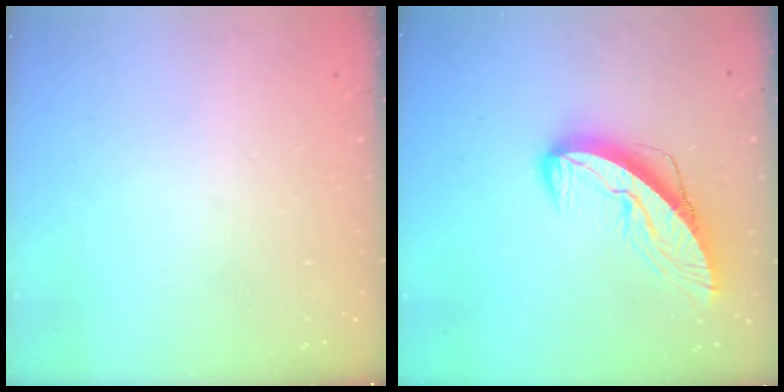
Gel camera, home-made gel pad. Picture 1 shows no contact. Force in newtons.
{"total": 10.1, "press": 10.0, "slide": 1.1}